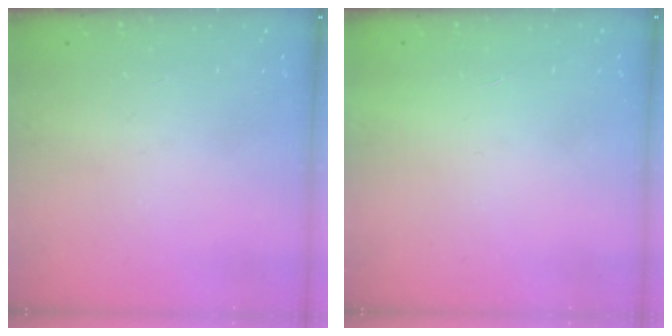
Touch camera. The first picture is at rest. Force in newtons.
{"total": 1.6, "press": 1.6, "slide": 0.1}